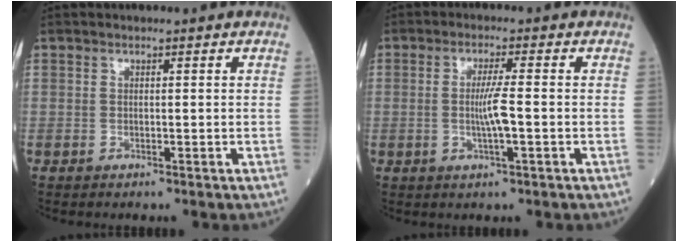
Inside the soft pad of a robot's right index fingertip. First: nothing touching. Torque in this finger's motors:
{"motor_torque": [0.12, -0.05, 0.09, 0.02]}